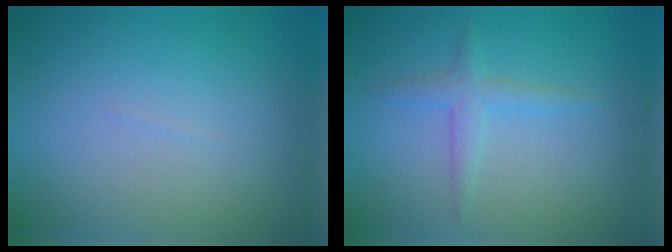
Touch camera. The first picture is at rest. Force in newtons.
{"total": 1.7, "press": 1.7, "slide": 0.1}